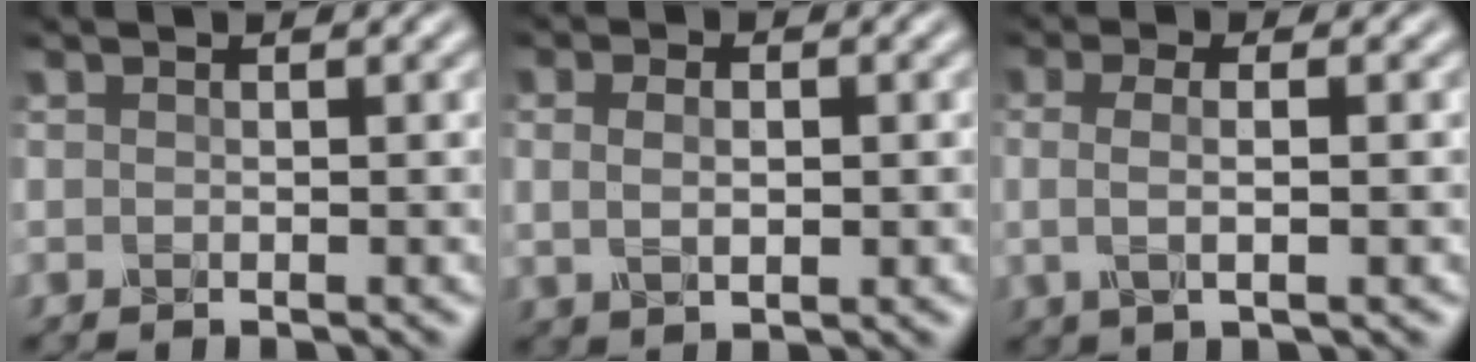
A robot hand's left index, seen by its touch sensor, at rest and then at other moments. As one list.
[{"total": 3.1, "force": [0.6, 1.9, 2.3], "torque": [-0.034, 0.005, 0.005]}, {"total": 2.9, "force": [0.1, 1.0, 2.7], "torque": [-0.053, 0.001, 0.001]}]